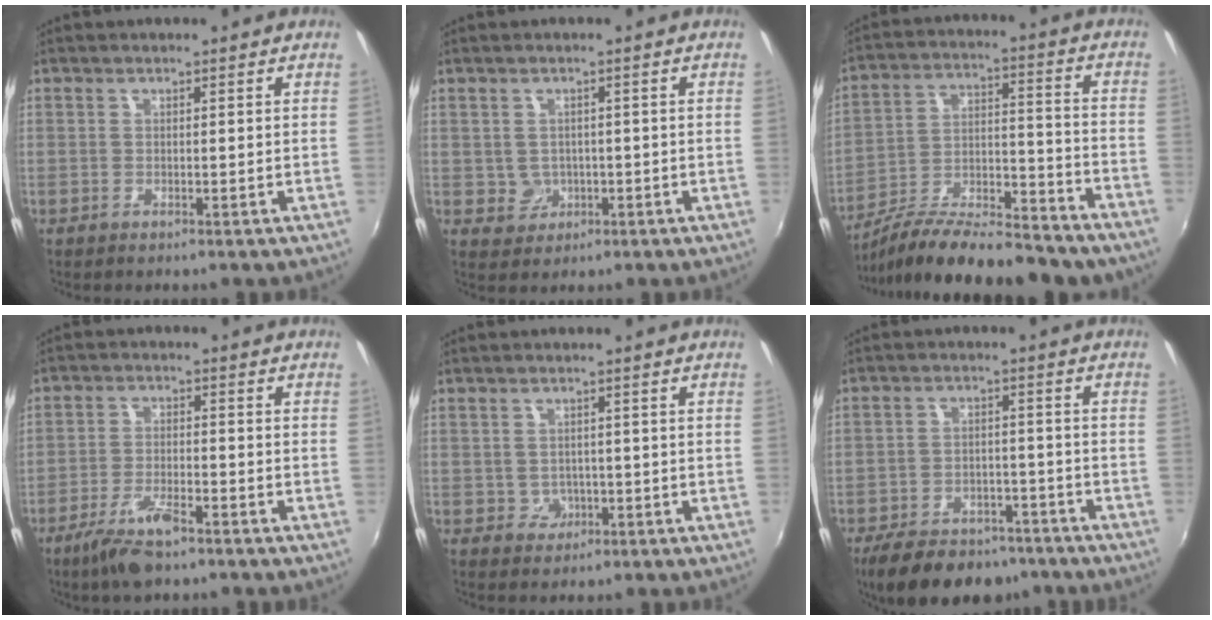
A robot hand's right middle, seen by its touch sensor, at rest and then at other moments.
{"total": 3.1, "force": [-0.3, 3.0, 0.6], "torque": [-0.014, 0.006, 0.002]}
{"total": 22.1, "force": [-17.5, 5.7, 12.4], "torque": [-0.214, -0.021, -0.266]}
{"total": 7.6, "force": [-5.3, 2.0, 5.0], "torque": [-0.117, -0.009, -0.100]}
{"total": 2.3, "force": [-0.6, 2.2, 0.3], "torque": [-0.008, 0.003, -0.004]}
{"total": 15.8, "force": [-12.0, 7.5, 6.9], "torque": [-0.157, -0.001, -0.173]}